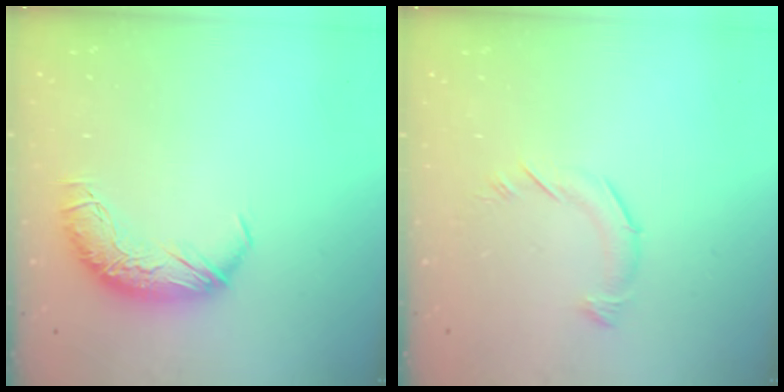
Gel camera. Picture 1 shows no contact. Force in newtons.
{"total": 4.9, "press": 4.9, "slide": 0.5}